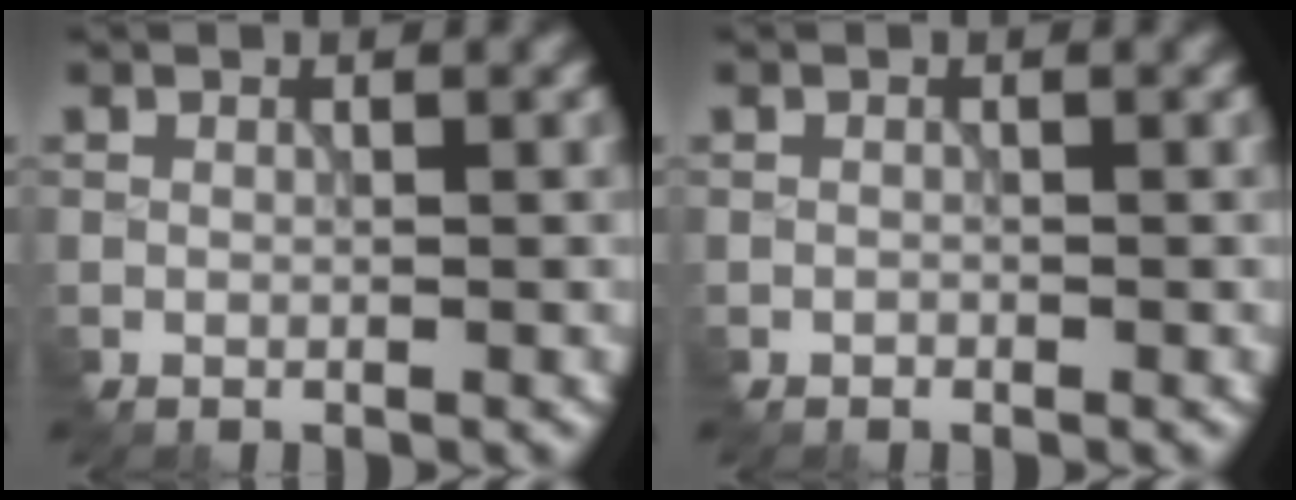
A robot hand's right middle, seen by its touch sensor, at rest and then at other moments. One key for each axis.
{"total": 0.7, "fx": -0.4, "fy": -0.3, "fz": -0.5, "tx": 0.001, "ty": 0.003, "tz": -0.007}